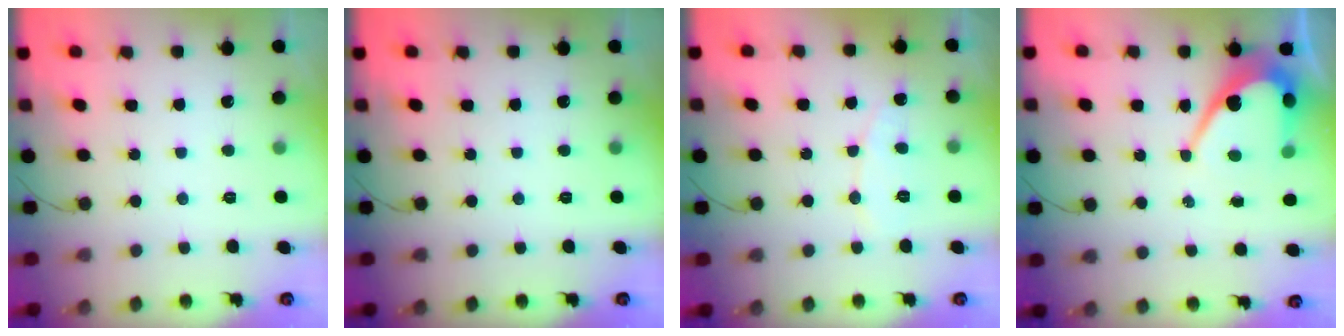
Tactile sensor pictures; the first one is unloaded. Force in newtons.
{"total": 0.0}
{"total": 5.5, "press": 5.5, "slide": 0.3}
{"total": 9.5, "press": 9.5, "slide": 0.8}